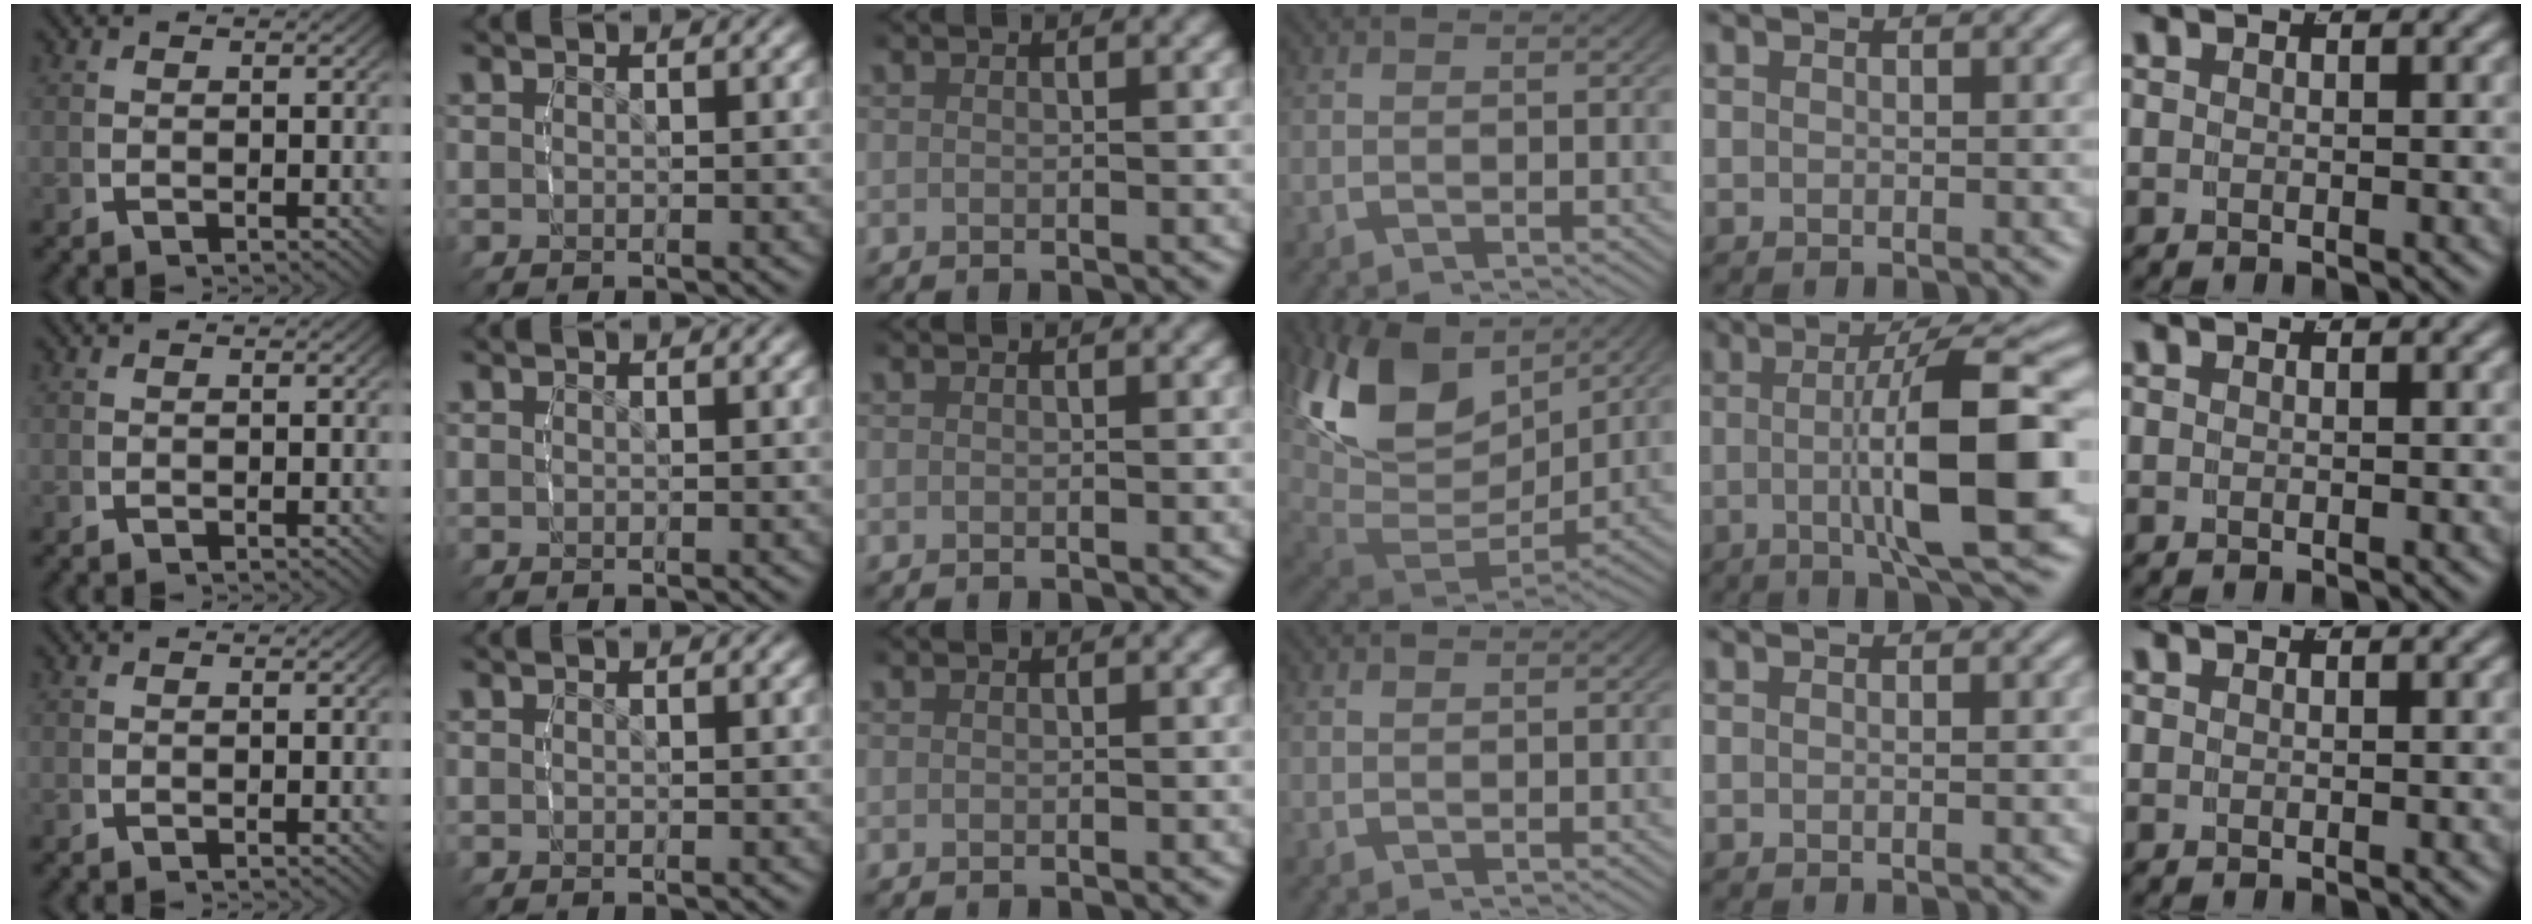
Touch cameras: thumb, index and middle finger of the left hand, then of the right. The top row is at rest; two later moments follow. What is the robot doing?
{"motion": "lift_and_place", "object": "bottle cap"}